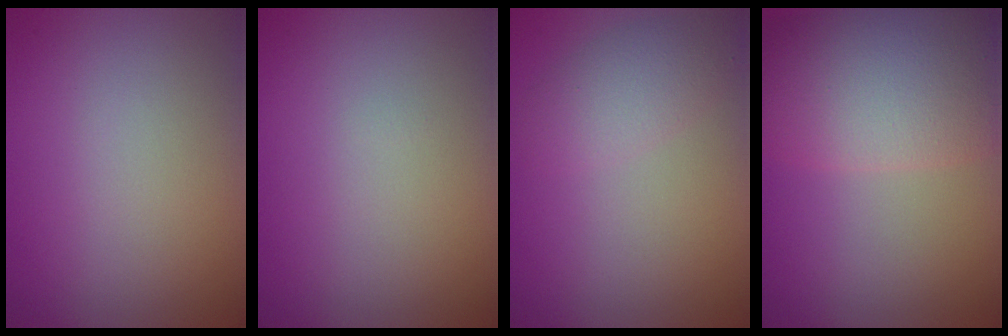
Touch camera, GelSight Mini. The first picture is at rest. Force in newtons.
{"total": 0.0}
{"total": 2.6, "press": 2.6, "slide": 0.2}
{"total": 9.6, "press": 9.6, "slide": 0.7}